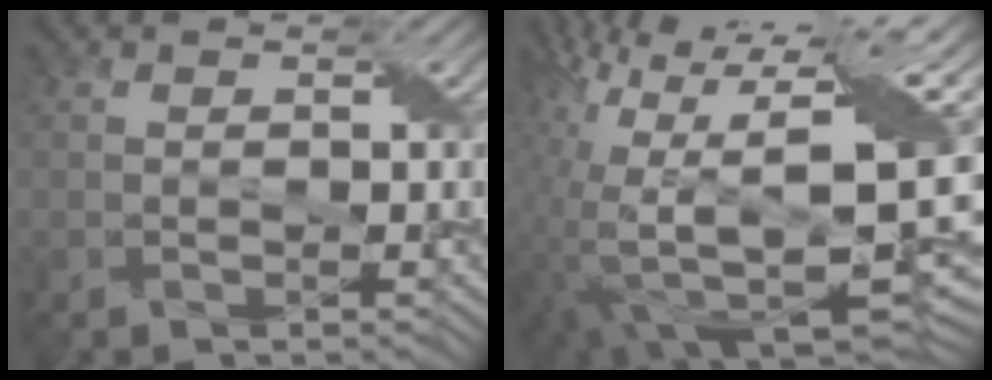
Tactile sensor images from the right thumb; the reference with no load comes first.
{"total": 17.6, "force": [-1.4, 8.3, 15.5], "torque": [-0.248, -0.022, 0.010]}